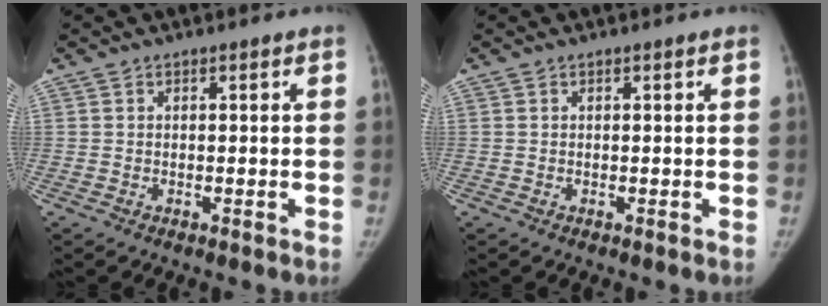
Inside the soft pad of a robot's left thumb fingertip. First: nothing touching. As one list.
[{"total": 0.0}]